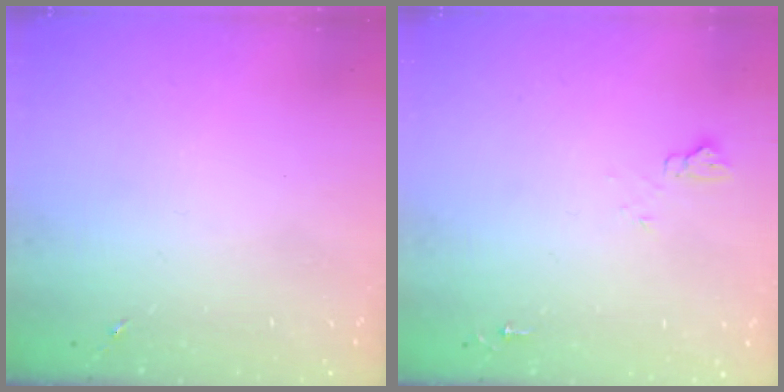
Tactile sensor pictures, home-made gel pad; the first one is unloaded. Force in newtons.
{"total": 5.4, "press": 5.4, "slide": 0.7}